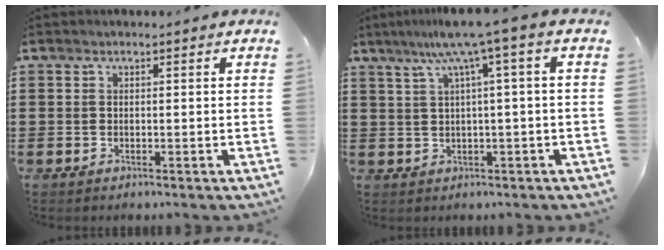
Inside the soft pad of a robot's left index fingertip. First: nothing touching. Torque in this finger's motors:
{"motor_torque": [1.39, -0.75, 0.78, 0.21]}